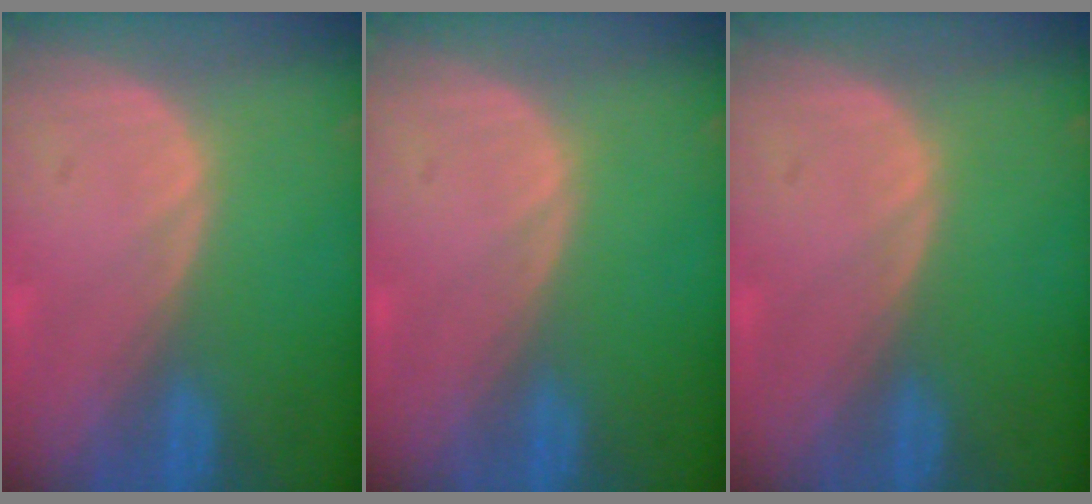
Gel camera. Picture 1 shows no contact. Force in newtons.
{"total": 0.0}
{"total": 0.0}